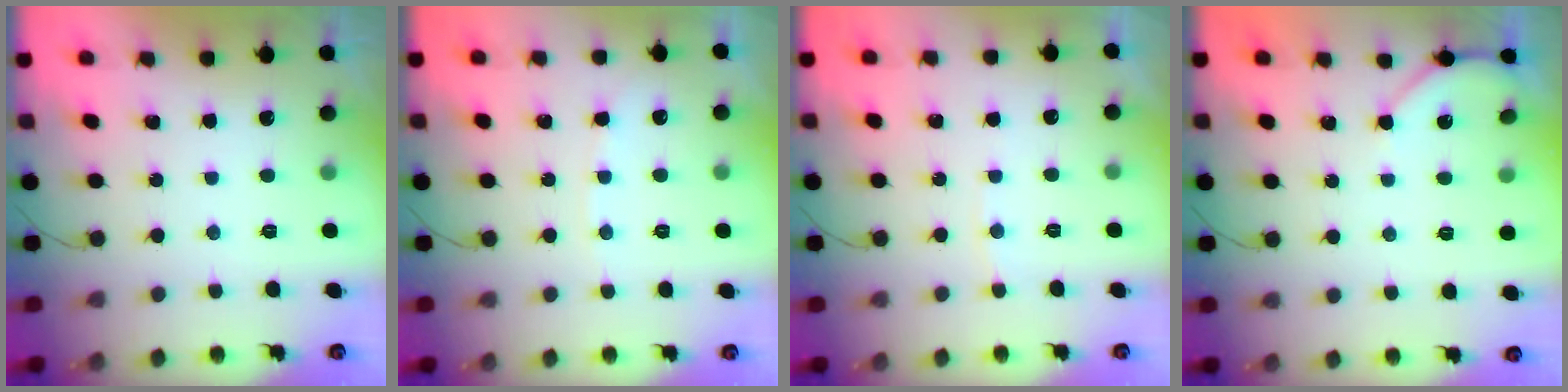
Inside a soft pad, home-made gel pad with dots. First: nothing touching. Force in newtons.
{"total": 3.4, "press": 3.4, "slide": 0.5}
{"total": 2.9, "press": 2.9, "slide": 0.3}
{"total": 4.2, "press": 4.2, "slide": 0.5}